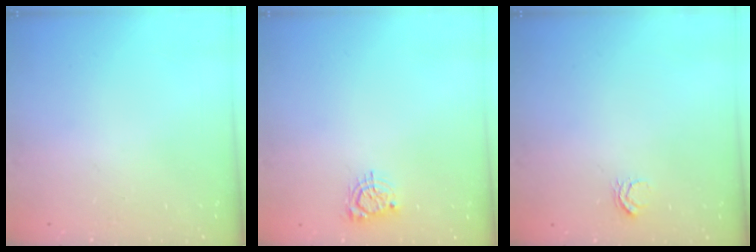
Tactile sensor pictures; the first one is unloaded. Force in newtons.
{"total": 5.2, "press": 5.2, "slide": 0.6}
{"total": 3.8, "press": 3.8, "slide": 0.3}